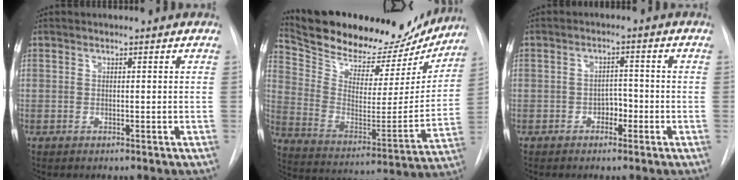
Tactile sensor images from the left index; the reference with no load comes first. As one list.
[{"total": 25.4, "force": [22.7, 7.7, 8.3], "torque": [-0.144, -0.030, 0.324]}, {"total": 2.7, "force": [-1.7, 1.6, 1.5], "torque": [-0.015, 0.003, -0.028]}]